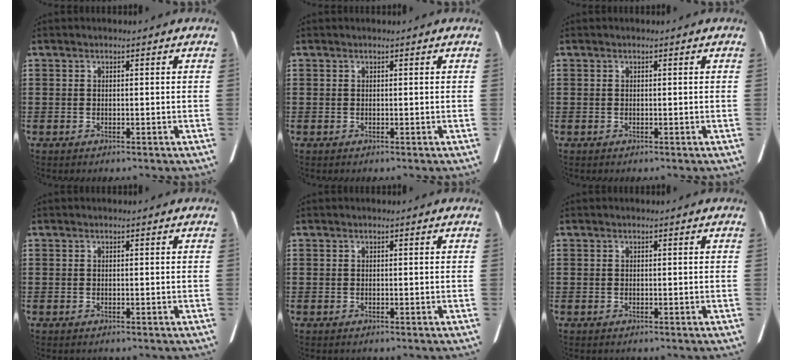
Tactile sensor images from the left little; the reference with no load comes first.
{"total": 0.0}
{"total": 0.0}
{"total": 0.0}
{"total": 0.0}
{"total": 0.0}